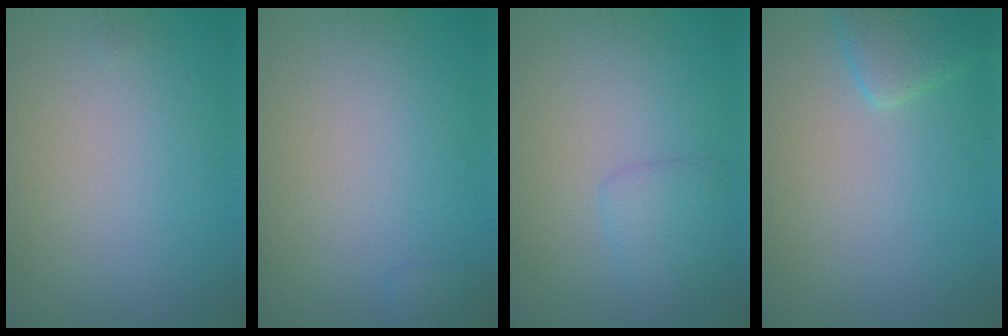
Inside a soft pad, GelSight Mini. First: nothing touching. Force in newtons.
{"total": 0.7, "press": 0.7, "slide": 0.0}
{"total": 1.8, "press": 1.8, "slide": 0.1}
{"total": 2.9, "press": 2.9, "slide": 0.1}